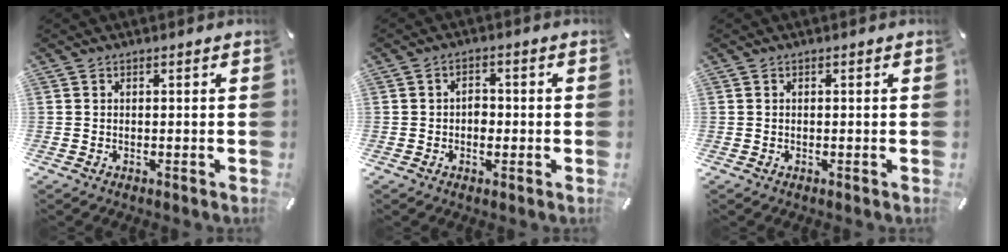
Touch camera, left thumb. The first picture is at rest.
{"total": 3.0, "force": [-0.7, 2.1, 2.0], "torque": [-0.031, 0.002, -0.015]}
{"total": 0.0}